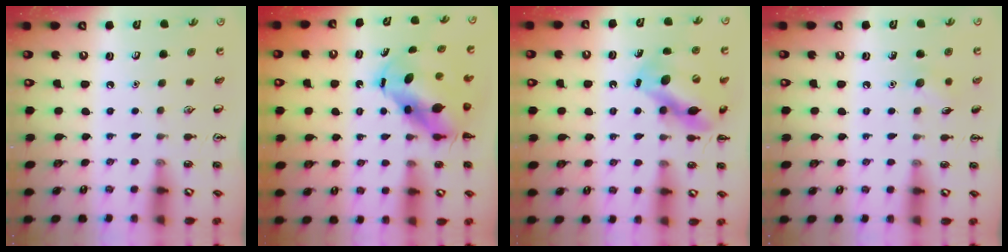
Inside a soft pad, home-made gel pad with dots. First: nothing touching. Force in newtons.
{"total": 7.6, "press": 7.3, "slide": 2.2}
{"total": 12.0, "press": 11.6, "slide": 3.0}
{"total": 6.2, "press": 5.9, "slide": 1.7}